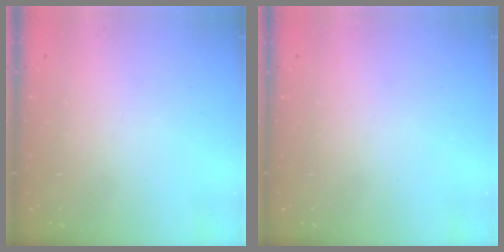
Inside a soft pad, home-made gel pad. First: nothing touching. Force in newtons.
{"total": 0.0}